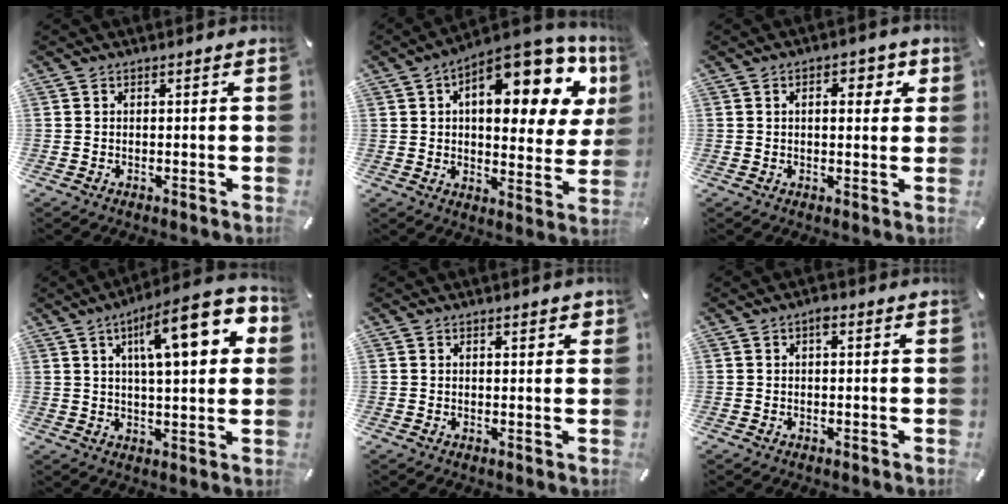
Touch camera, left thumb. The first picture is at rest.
{"total": 19.6, "force": [9.2, 9.3, 14.5], "torque": [-0.192, -0.060, 0.145]}
{"total": 5.0, "force": [1.4, 2.7, 3.9], "torque": [-0.051, -0.002, 0.013]}
{"total": 17.5, "force": [7.0, 5.1, 15.2], "torque": [-0.227, -0.022, 0.101]}
{"total": 1.4, "force": [1.0, 0.6, 0.8], "torque": [-0.008, -0.002, 0.017]}
{"total": 1.7, "force": [0.5, 0.8, 1.4], "torque": [-0.021, 0.004, 0.005]}